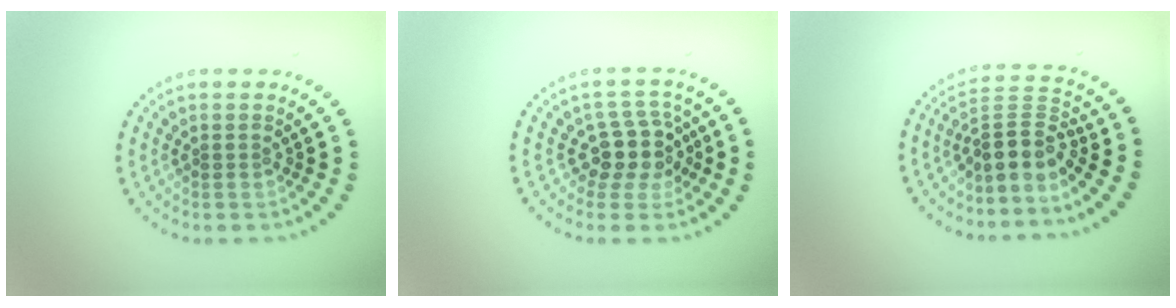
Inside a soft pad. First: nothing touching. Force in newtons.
{"total": 3.5, "press": 2.8, "slide": 2.1}
{"total": 3.6, "press": 2.6, "slide": 2.5}